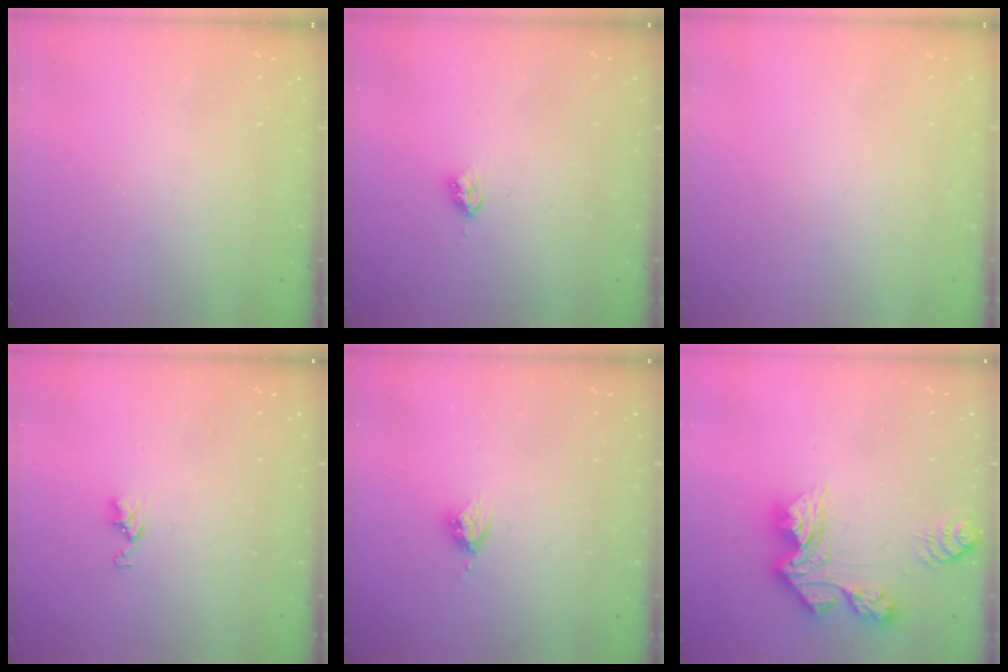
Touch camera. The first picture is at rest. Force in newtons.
{"total": 3.2, "press": 3.2, "slide": 0.5}
{"total": 0.0}
{"total": 3.3, "press": 3.3, "slide": 0.5}
{"total": 4.0, "press": 4.0, "slide": 0.4}
{"total": 14.6, "press": 14.5, "slide": 1.3}